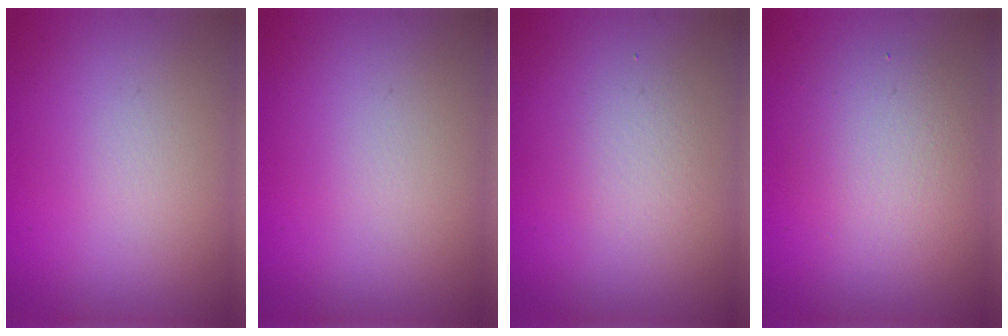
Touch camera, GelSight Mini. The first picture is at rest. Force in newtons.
{"total": 0.0}
{"total": 1.4, "press": 1.4, "slide": 0.1}
{"total": 3.3, "press": 3.3, "slide": 0.1}